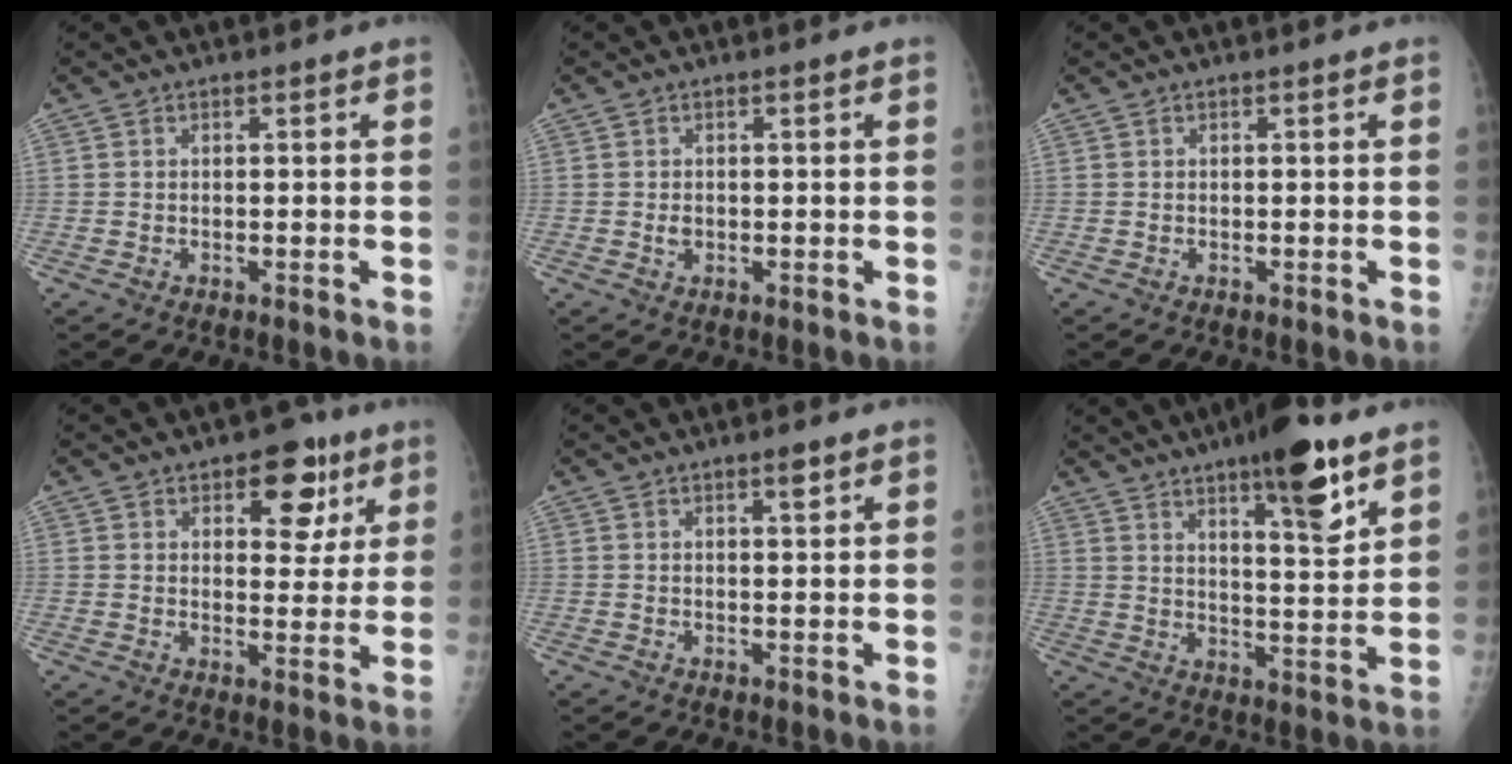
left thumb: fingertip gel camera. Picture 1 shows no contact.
{"total": 1.2, "force": [-0.1, 0.9, 0.7], "torque": [-0.009, 0.001, 0.000]}
{"total": 0.0}
{"total": 9.2, "force": [4.6, 5.3, 5.8], "torque": [-0.033, -0.017, 0.057]}
{"total": 1.8, "force": [1.1, 0.4, 1.4], "torque": [-0.018, -0.005, 0.016]}
{"total": 13.6, "force": [8.3, 3.1, 10.3], "torque": [-0.133, -0.045, 0.123]}